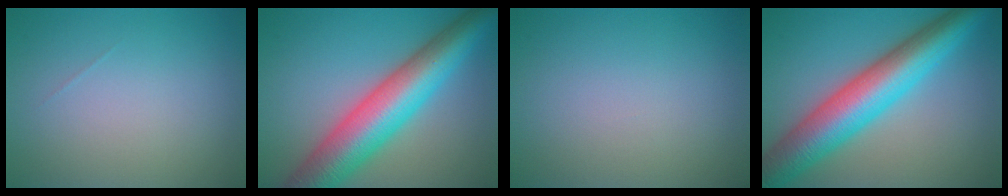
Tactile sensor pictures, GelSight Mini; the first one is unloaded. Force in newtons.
{"total": 10.6, "press": 10.6, "slide": 0.0}
{"total": 0.0}
{"total": 10.2, "press": 10.2, "slide": 0.1}